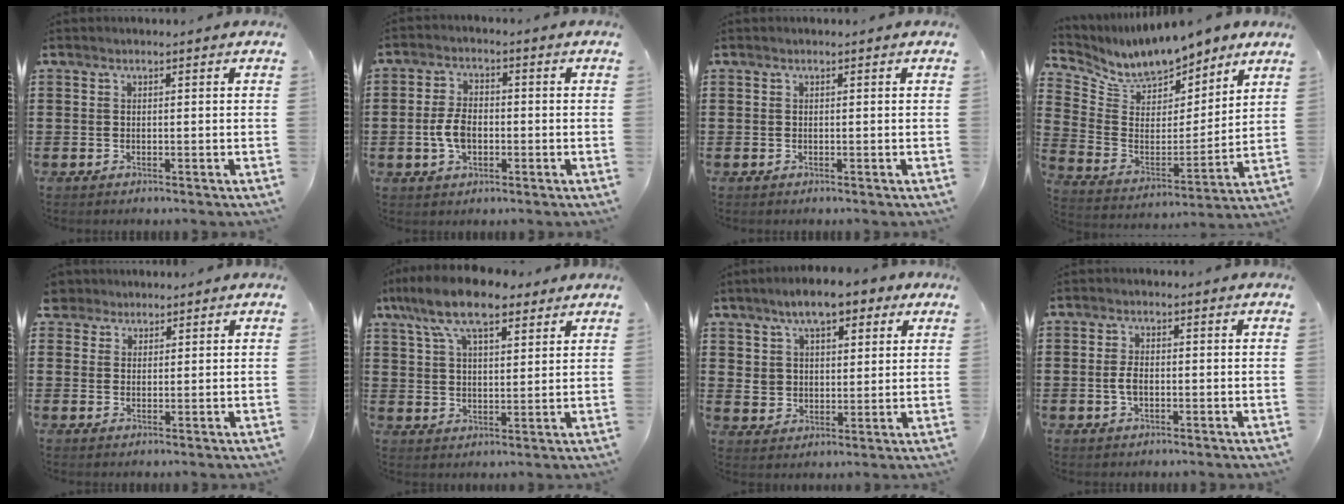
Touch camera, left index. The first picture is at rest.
{"total": 5.2, "force": [-0.9, 3.0, 4.2], "torque": [-0.104, -0.002, -0.024]}
{"total": 0.0}
{"total": 9.2, "force": [8.6, 2.7, 1.8], "torque": [-0.077, -0.058, 0.152]}
{"total": 2.9, "force": [2.2, 1.9, 0.1], "torque": [-0.016, 0.011, 0.042]}
{"total": 11.1, "force": [7.8, 3.8, 6.9], "torque": [-0.155, -0.004, 0.145]}
{"total": 8.0, "force": [5.9, 3.8, 3.9], "torque": [-0.082, -0.002, 0.103]}
{"total": 2.8, "force": [-0.2, 1.4, 2.5], "torque": [-0.056, 0.001, -0.007]}